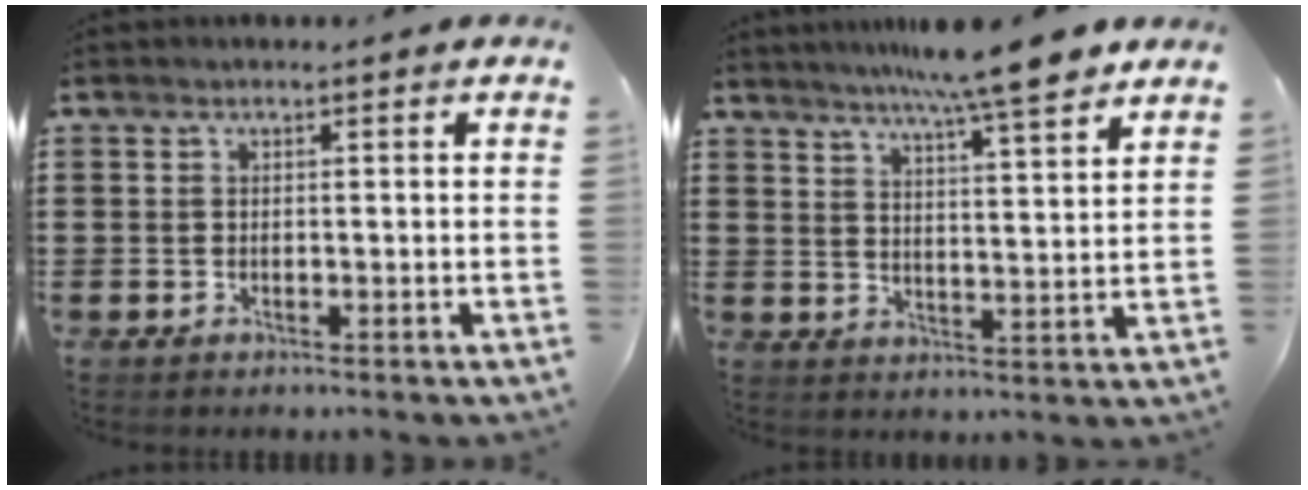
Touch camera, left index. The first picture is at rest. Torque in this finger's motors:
{"motor_torque": [1.07, -1.07, 0.58, 0.14]}